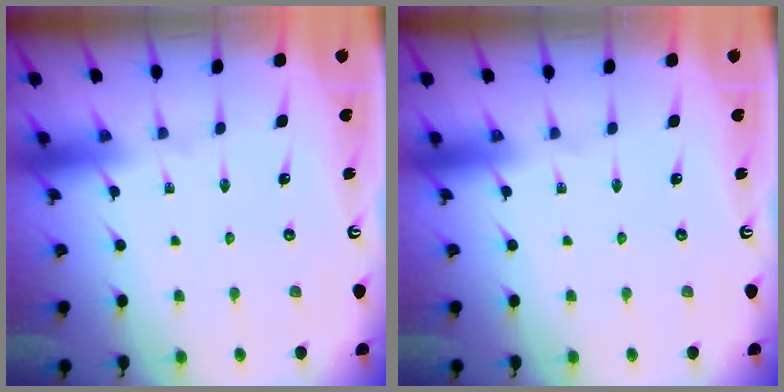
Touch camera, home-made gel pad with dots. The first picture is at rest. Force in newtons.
{"total": 0.0}